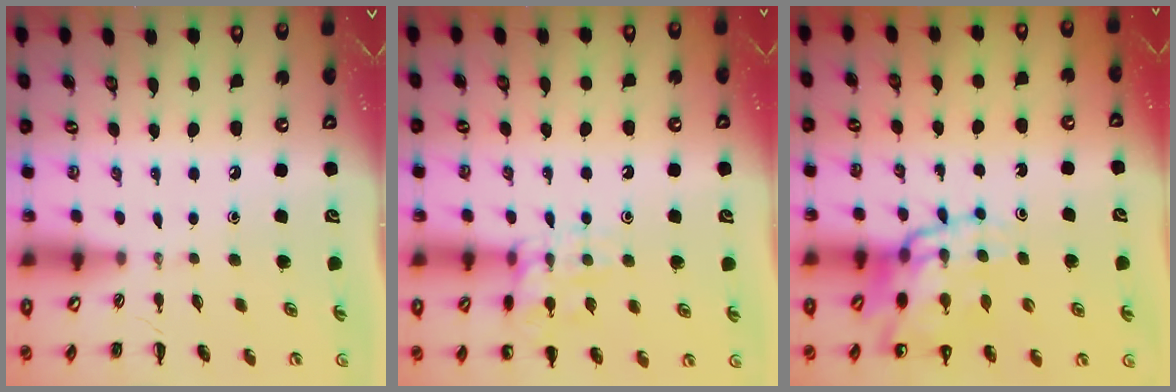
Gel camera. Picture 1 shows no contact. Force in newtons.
{"total": 13.3, "press": 13.3, "slide": 0.9}
{"total": 15.5, "press": 14.9, "slide": 4.0}